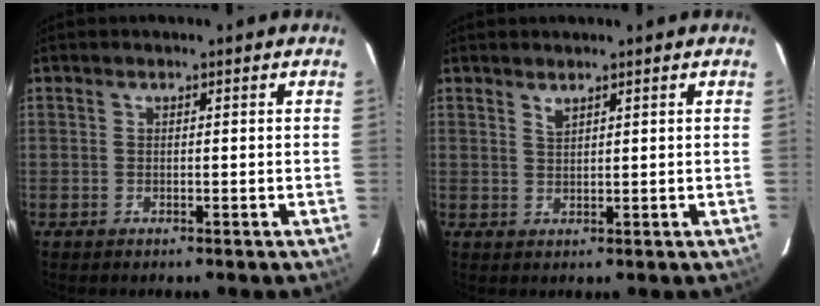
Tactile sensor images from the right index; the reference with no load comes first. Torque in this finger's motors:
{"motor_torque": [0.04, -0.01, 0.06, 0.01]}